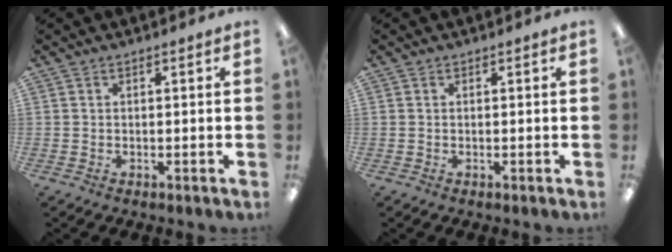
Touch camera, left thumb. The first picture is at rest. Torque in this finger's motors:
{"motor_torque": [0.00, 0.00, -0.12, 0.12, 0.00]}